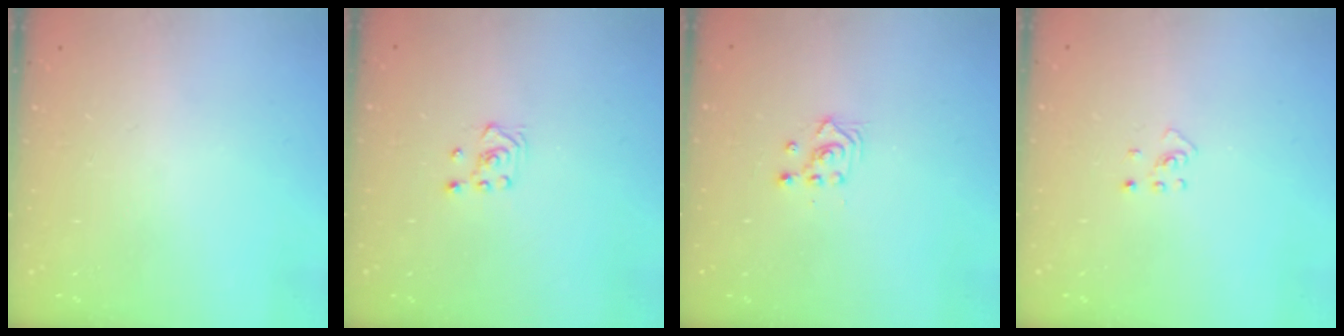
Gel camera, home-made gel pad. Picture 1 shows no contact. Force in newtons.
{"total": 3.0, "press": 2.9, "slide": 0.9}
{"total": 2.3, "press": 2.3, "slide": 0.3}
{"total": 2.7, "press": 2.7, "slide": 0.5}